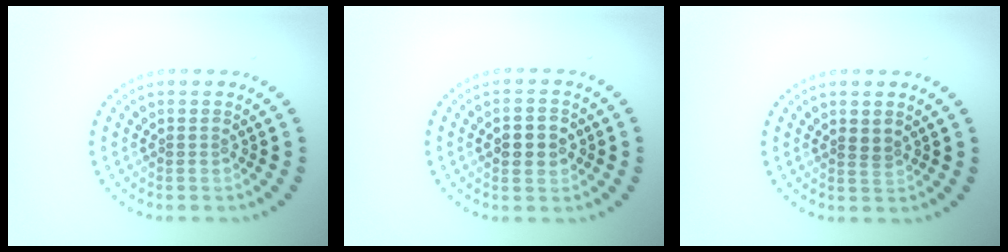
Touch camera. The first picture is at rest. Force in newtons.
{"total": 2.6, "press": 2.6, "slide": 0.1}
{"total": 0.8, "press": 0.6, "slide": 0.6}